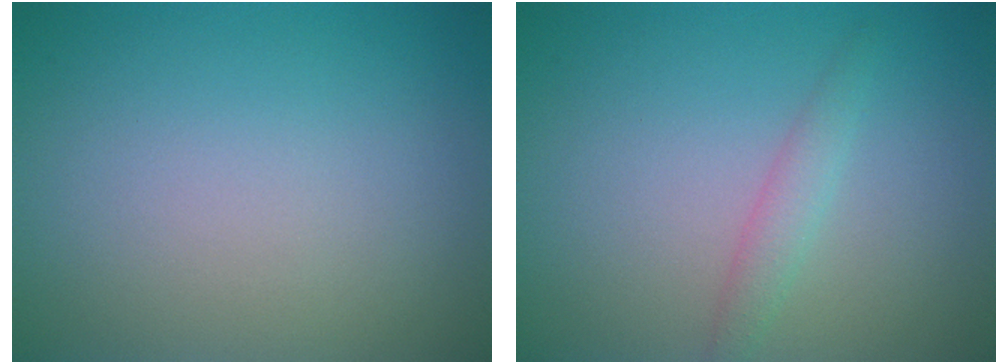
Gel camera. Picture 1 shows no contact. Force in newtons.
{"total": 1.6, "press": 1.6, "slide": 0.0}